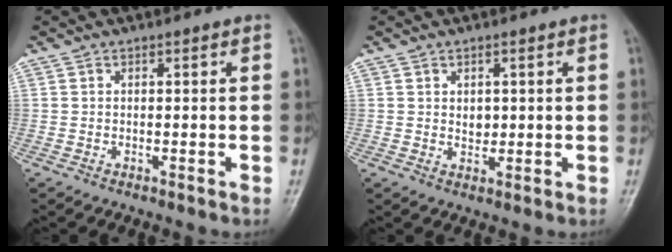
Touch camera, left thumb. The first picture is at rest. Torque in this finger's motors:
{"motor_torque": [-0.06, 0.02, 0.08, 0.00, 0.02]}